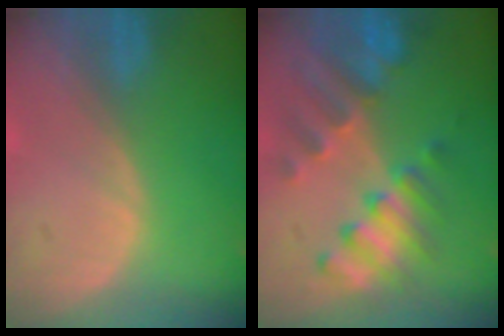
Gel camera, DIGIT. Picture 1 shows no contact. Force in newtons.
{"total": 8.8, "press": 8.4, "slide": 2.8}